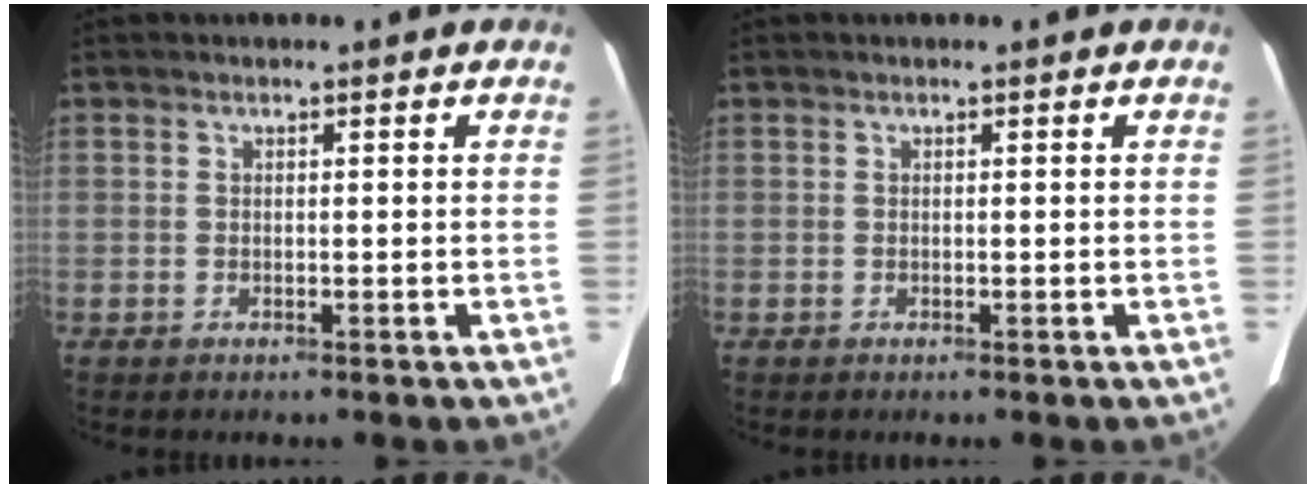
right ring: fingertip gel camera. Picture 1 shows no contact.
{"total": 0.0}